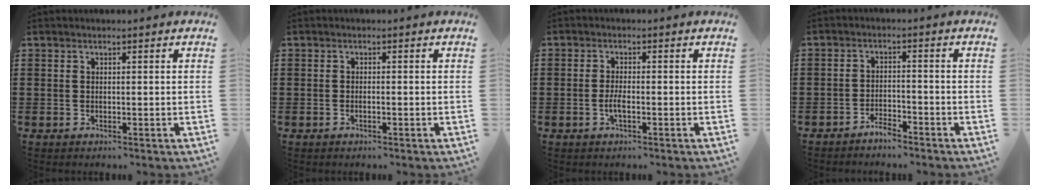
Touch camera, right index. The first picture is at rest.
{"total": 0.6, "force": [-0.4, 0.1, 0.5], "torque": [-0.010, -0.004, -0.007]}
{"total": 2.2, "force": [-0.8, 0.6, 1.9], "torque": [-0.044, -0.003, -0.016]}
{"total": 2.6, "force": [-2.6, 0.3, 0.5], "torque": [-0.016, 0.004, -0.052]}